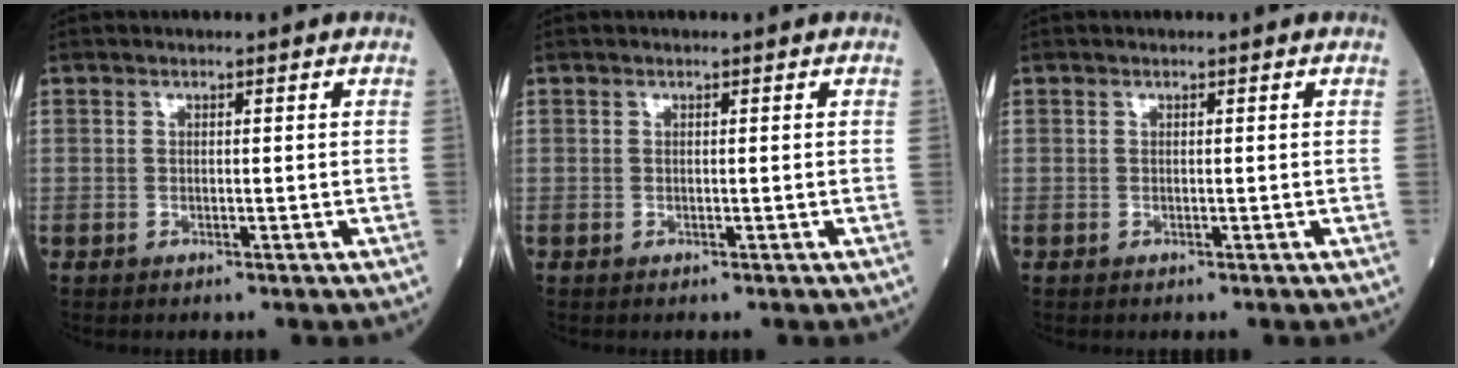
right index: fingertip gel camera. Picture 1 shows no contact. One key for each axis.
{"total": 0.0}
{"total": 0.0}